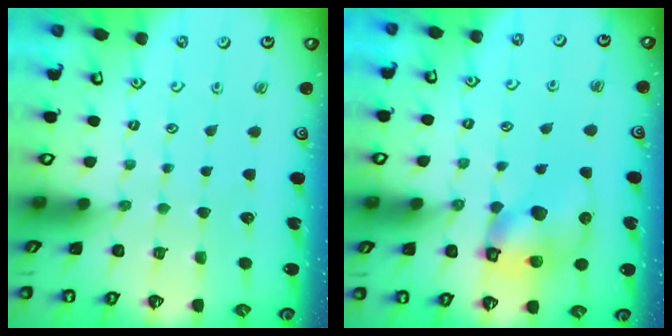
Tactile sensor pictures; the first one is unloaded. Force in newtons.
{"total": 10.6, "press": 10.5, "slide": 1.7}